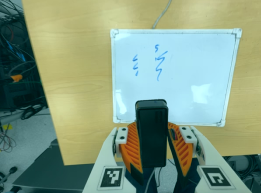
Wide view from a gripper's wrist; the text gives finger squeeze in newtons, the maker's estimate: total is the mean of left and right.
{"total": 7.7, "left": 8.2, "right": 7.2}